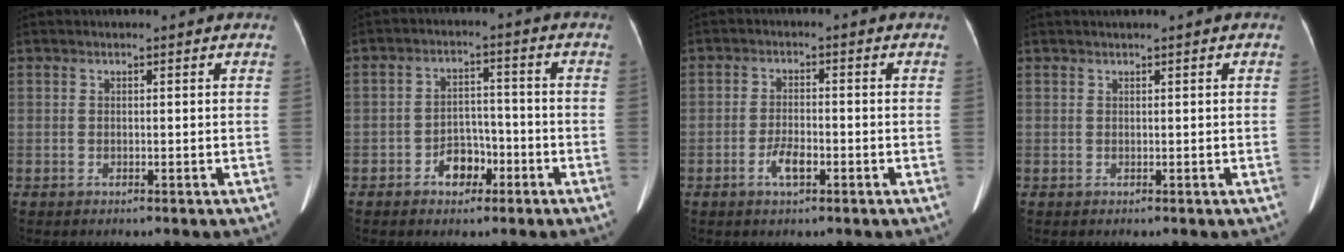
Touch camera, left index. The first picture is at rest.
{"total": 5.0, "force": [-2.7, 3.2, 2.6], "torque": [-0.046, 0.018, -0.041]}
{"total": 3.5, "force": [-1.8, 1.2, 2.8], "torque": [-0.056, 0.001, -0.033]}
{"total": 0.5, "force": [0.2, -0.2, 0.4], "torque": [-0.013, 0.005, 0.010]}